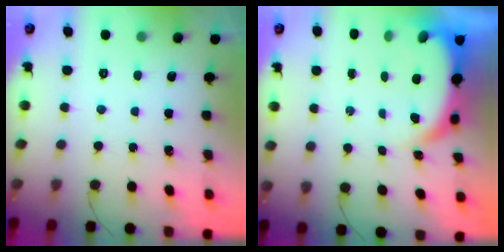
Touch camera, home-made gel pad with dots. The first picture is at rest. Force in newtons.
{"total": 6.3, "press": 6.2, "slide": 0.9}